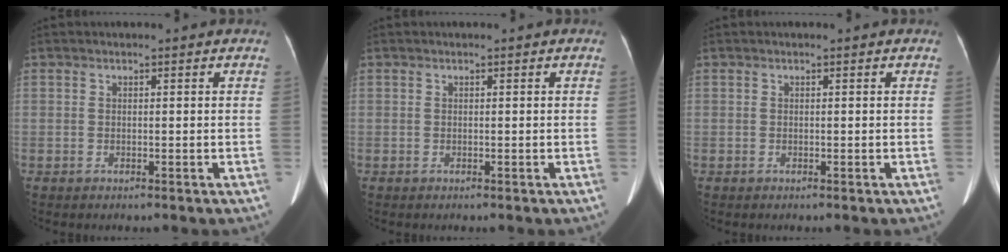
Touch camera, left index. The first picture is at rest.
{"total": 0.0}
{"total": 0.0}